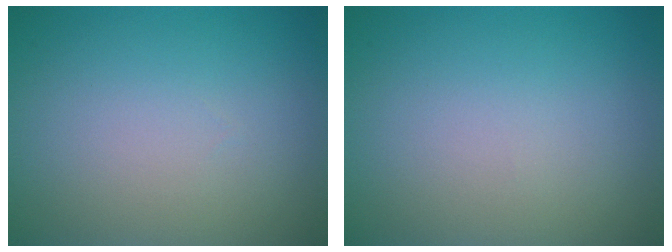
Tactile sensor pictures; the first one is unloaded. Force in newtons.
{"total": 0.0}